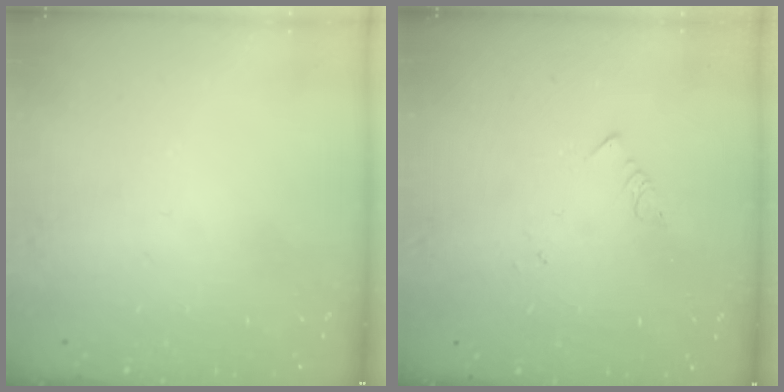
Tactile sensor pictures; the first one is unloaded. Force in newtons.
{"total": 1.3, "press": 1.2, "slide": 0.1}